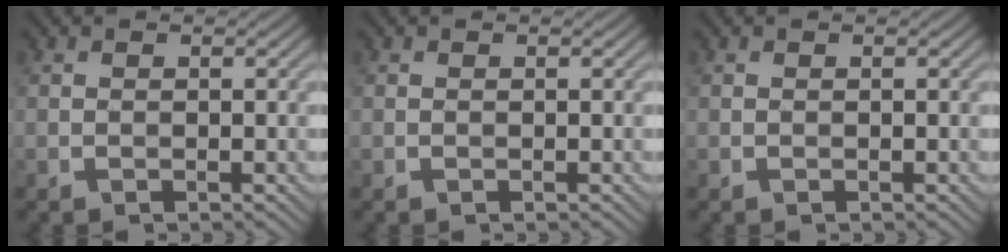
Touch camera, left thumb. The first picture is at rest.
{"total": 0.0}
{"total": 0.0}